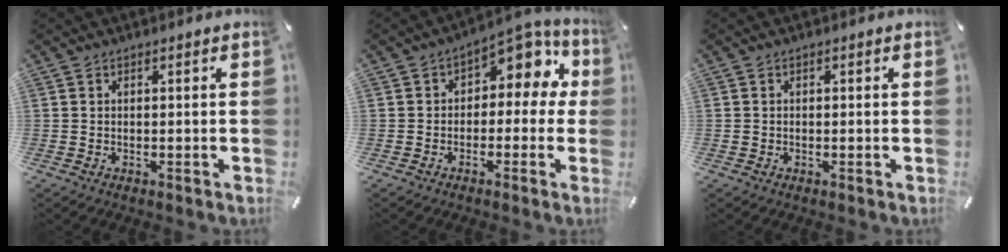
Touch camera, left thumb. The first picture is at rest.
{"total": 8.6, "force": [3.0, 5.5, 5.9], "torque": [-0.072, -0.022, 0.048]}
{"total": 0.7, "force": [-0.1, 0.7, 0.2], "torque": [-0.001, 0.005, -0.004]}